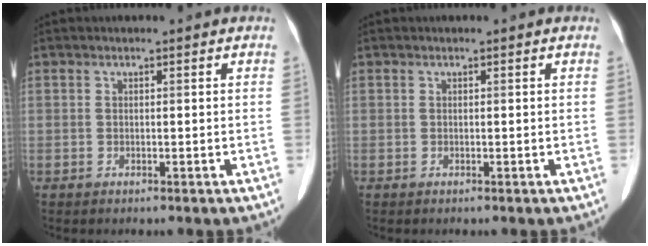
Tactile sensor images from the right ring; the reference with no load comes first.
{"total": 0.0}